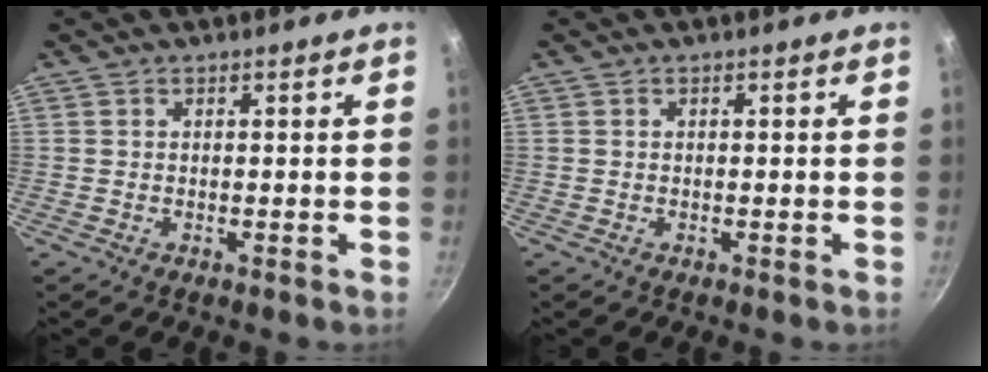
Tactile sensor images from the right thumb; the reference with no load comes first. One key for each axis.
{"total": 0.0}